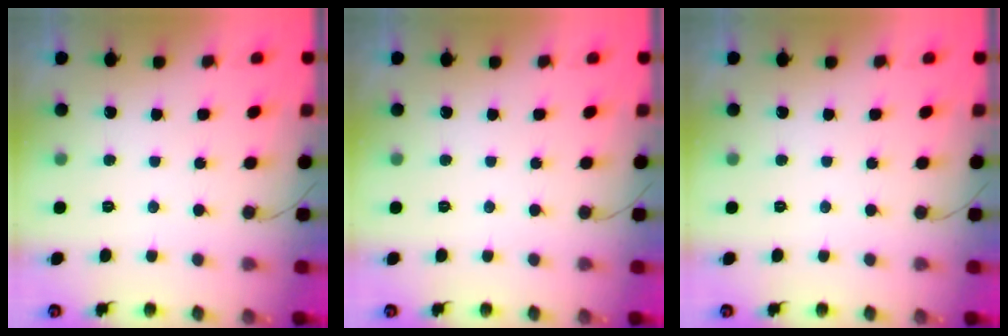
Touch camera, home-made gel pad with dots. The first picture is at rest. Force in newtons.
{"total": 0.0}
{"total": 0.0}